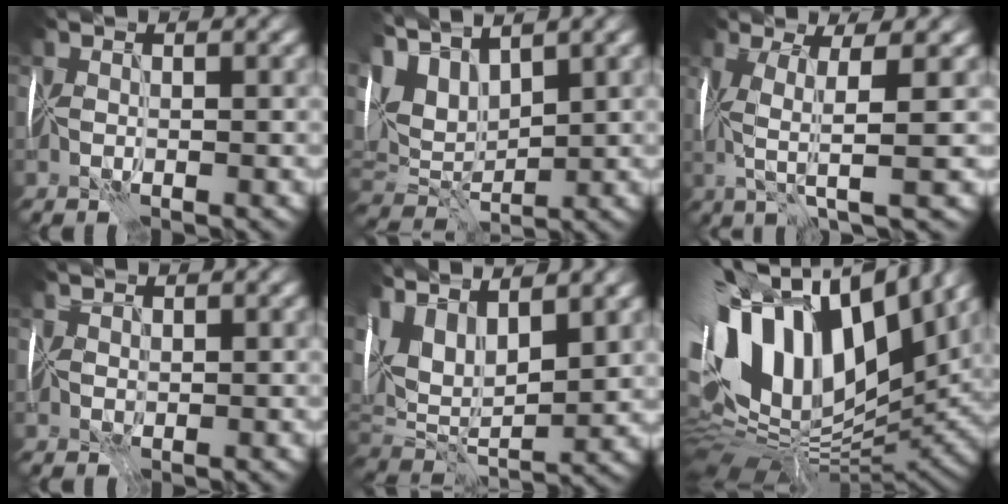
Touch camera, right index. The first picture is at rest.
{"total": 6.7, "force": [4.3, 2.8, 4.3], "torque": [-0.105, 0.016, 0.079]}
{"total": 4.7, "force": [0.3, 0.6, 4.6], "torque": [-0.101, 0.006, 0.004]}
{"total": 1.5, "force": [1.1, 0.9, 0.3], "torque": [-0.007, 0.008, 0.017]}
{"total": 10.4, "force": [4.5, 5.1, 7.8], "torque": [-0.166, 0.006, 0.086]}
{"total": 15.5, "force": [5.8, 8.6, 11.5], "torque": [-0.234, 0.039, 0.092]}